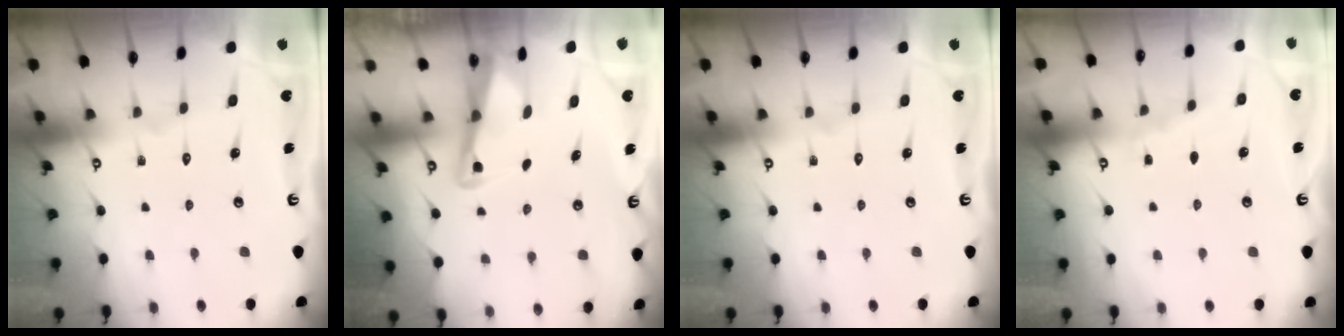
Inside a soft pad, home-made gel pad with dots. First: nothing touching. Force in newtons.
{"total": 2.8, "press": 2.8, "slide": 0.4}
{"total": 0.0}
{"total": 2.9, "press": 2.9, "slide": 0.4}